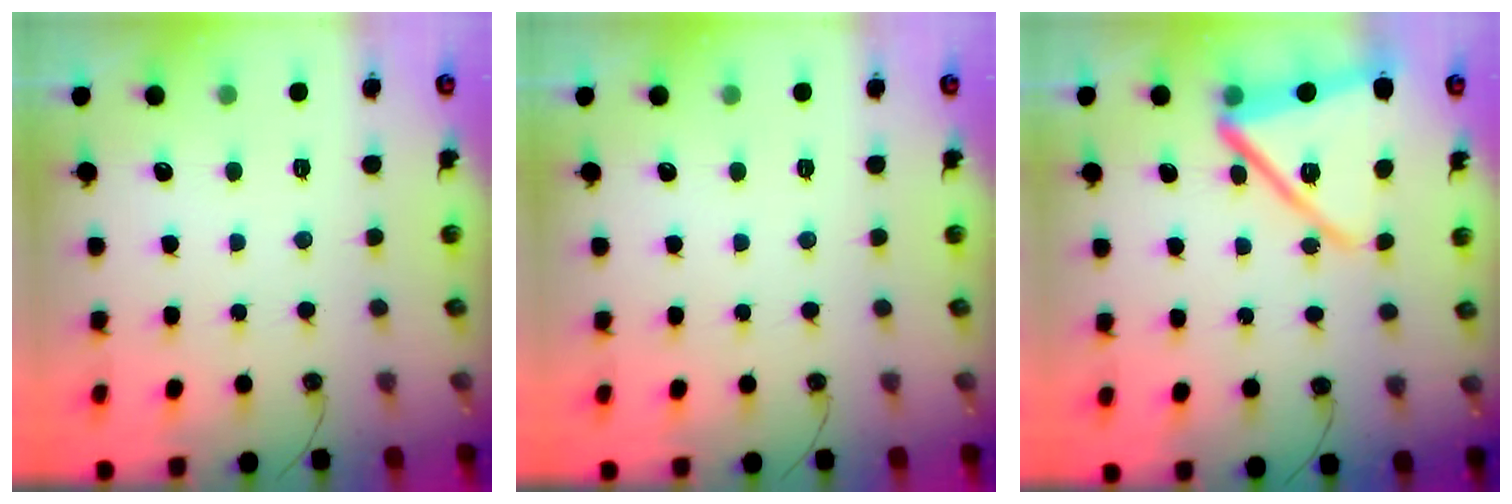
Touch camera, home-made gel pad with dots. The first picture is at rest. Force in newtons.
{"total": 0.0}
{"total": 16.6, "press": 15.7, "slide": 5.5}